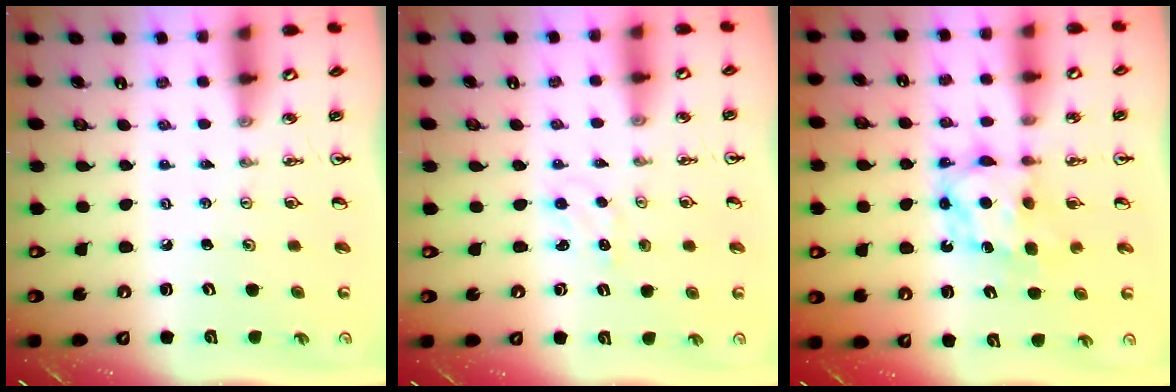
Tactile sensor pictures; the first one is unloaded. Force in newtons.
{"total": 2.3, "press": 2.3, "slide": 0.2}
{"total": 7.2, "press": 7.2, "slide": 0.4}